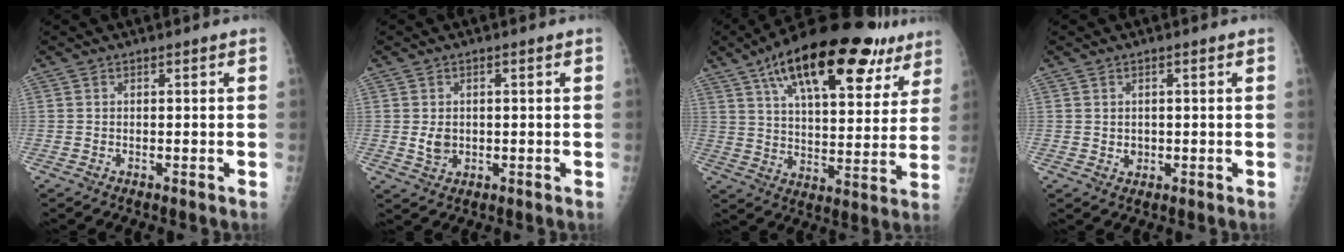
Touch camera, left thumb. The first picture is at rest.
{"total": 3.2, "force": [0.0, 2.5, 1.9], "torque": [-0.026, -0.003, 0.007]}
{"total": 27.0, "force": [15.6, 11.2, 19.0], "torque": [-0.261, -0.021, 0.237]}
{"total": 1.8, "force": [0.1, 1.5, 0.9], "torque": [-0.007, 0.000, 0.006]}